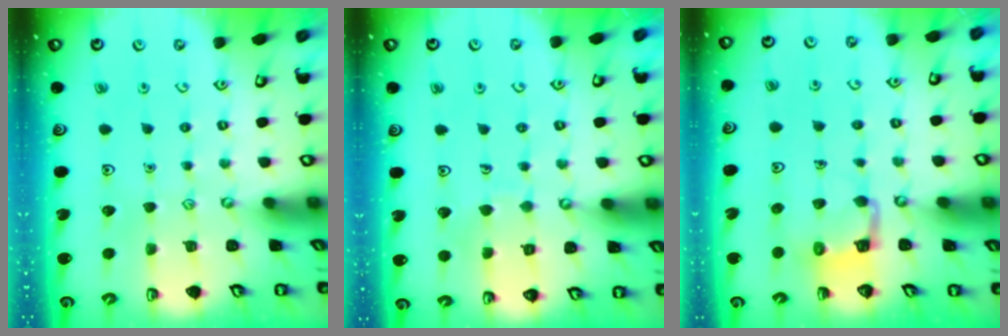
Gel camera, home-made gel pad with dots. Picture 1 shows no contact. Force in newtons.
{"total": 5.7, "press": 5.7, "slide": 0.2}
{"total": 2.8, "press": 2.8, "slide": 0.2}